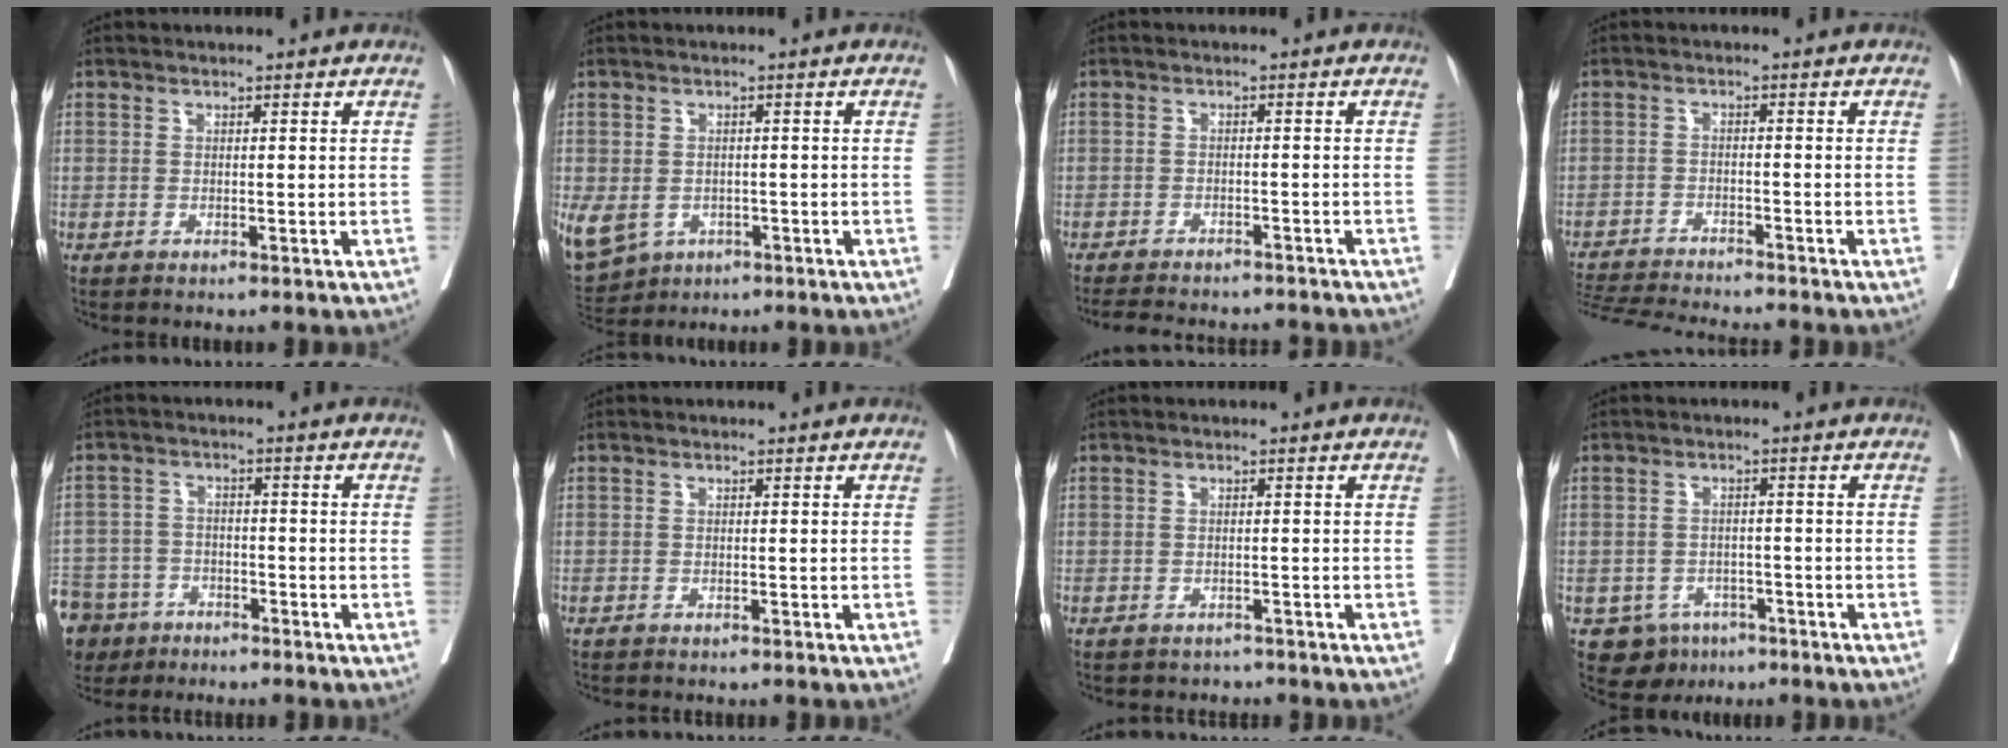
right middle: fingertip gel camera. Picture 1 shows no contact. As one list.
[{"total": 15.4, "force": [-5.8, 12.6, 6.7], "torque": [-0.205, -0.007, -0.072]}, {"total": 12.5, "force": [-11.6, 2.4, 4.2], "torque": [-0.074, -0.006, -0.146]}, {"total": 11.1, "force": [-10.5, 0.0, 3.6], "torque": [-0.054, -0.010, -0.164]}, {"total": 15.4, "force": [-10.0, 10.7, 4.8], "torque": [-0.168, -0.006, -0.161]}, {"total": 2.8, "force": [-2.5, 0.5, 1.1], "torque": [-0.018, -0.005, -0.031]}, {"total": 3.0, "force": [-2.7, 1.0, -0.4], "torque": [0.005, -0.003, -0.042]}, {"total": 4.8, "force": [-2.9, 3.7, 1.1], "torque": [-0.012, 0.007, -0.036]}]